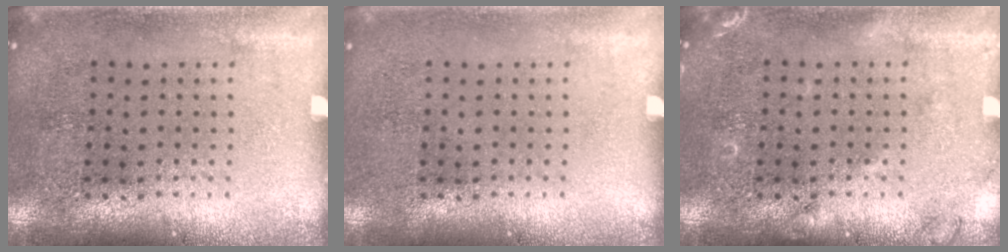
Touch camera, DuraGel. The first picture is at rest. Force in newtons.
{"total": 0.0}
{"total": 1.5, "press": 1.5, "slide": 0.3}